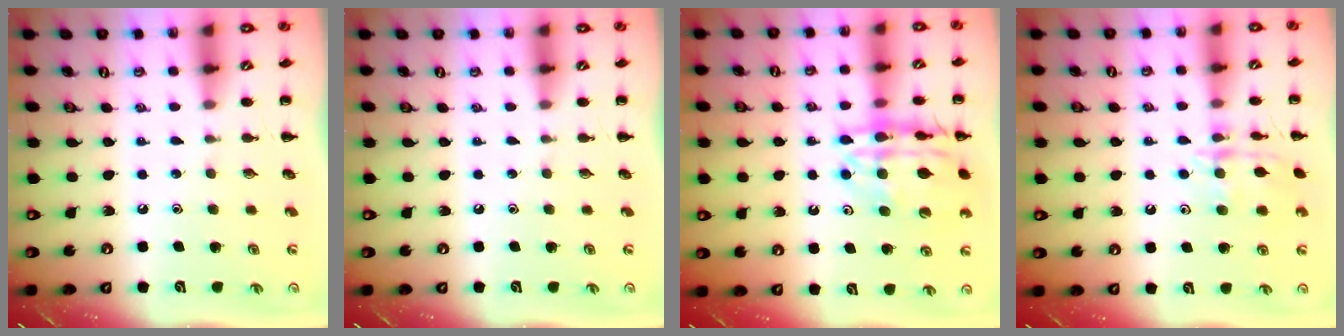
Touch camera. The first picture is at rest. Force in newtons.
{"total": 0.0}
{"total": 17.7, "press": 17.5, "slide": 2.1}
{"total": 13.2, "press": 13.1, "slide": 0.7}